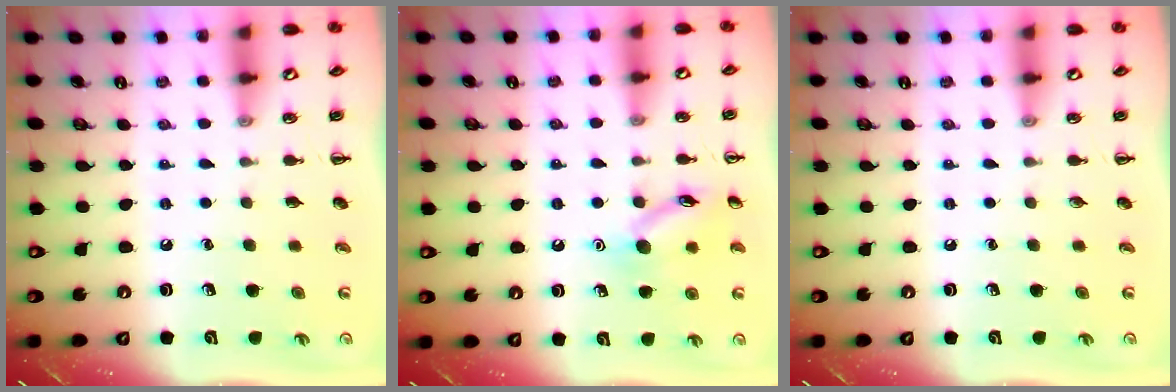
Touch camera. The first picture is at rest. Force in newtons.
{"total": 11.5, "press": 11.5, "slide": 0.6}
{"total": 0.0}